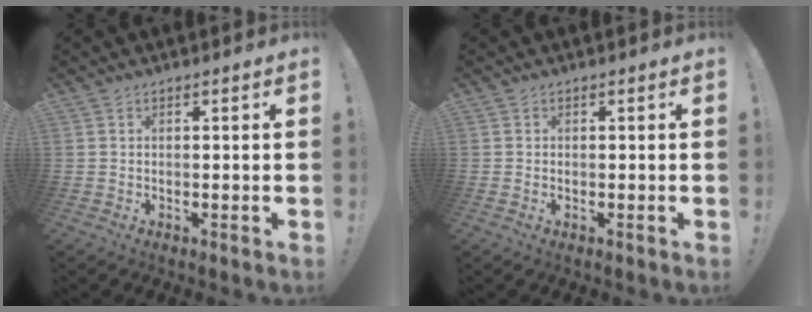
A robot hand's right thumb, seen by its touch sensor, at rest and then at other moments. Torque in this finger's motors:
{"motor_torque": [-0.12, -0.36, 0.00, 0.13, -0.02]}